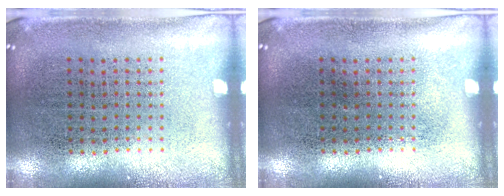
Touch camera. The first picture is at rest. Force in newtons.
{"total": 0.0}